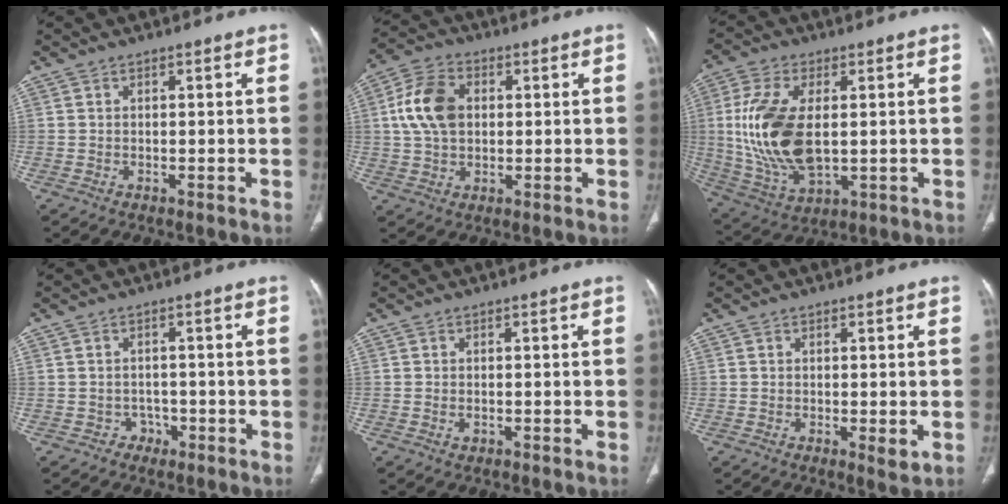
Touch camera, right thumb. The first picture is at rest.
{"total": 10.5, "force": [1.6, 7.2, 7.5], "torque": [-0.138, 0.012, 0.027]}
{"total": 17.2, "force": [1.0, 9.1, 14.6], "torque": [-0.307, -0.013, 0.031]}
{"total": 2.2, "force": [-1.1, 1.9, 0.3], "torque": [0.007, 0.011, -0.017]}
{"total": 0.8, "force": [-0.2, 0.6, 0.5], "torque": [-0.010, 0.002, 0.000]}
{"total": 2.2, "force": [-0.2, 0.7, 2.0], "torque": [-0.031, -0.009, -0.002]}